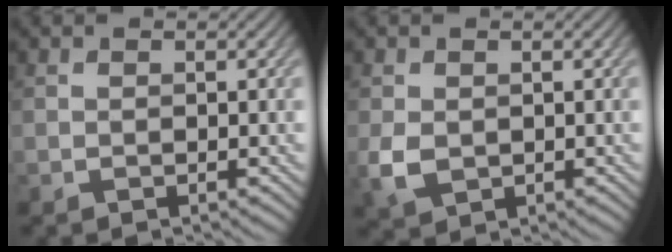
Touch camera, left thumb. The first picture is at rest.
{"total": 3.6, "force": [-0.2, 2.8, 2.3], "torque": [-0.061, -0.007, -0.001]}